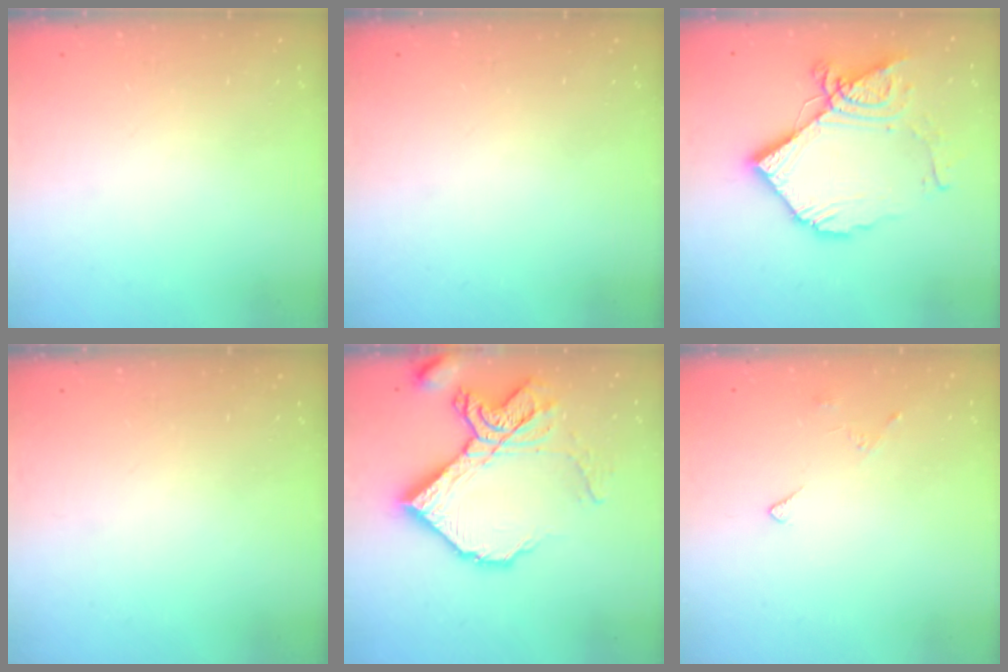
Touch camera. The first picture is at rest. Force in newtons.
{"total": 0.0}
{"total": 17.5, "press": 17.4, "slide": 2.0}
{"total": 0.0}
{"total": 19.4, "press": 19.3, "slide": 2.0}
{"total": 3.1, "press": 3.1, "slide": 0.5}